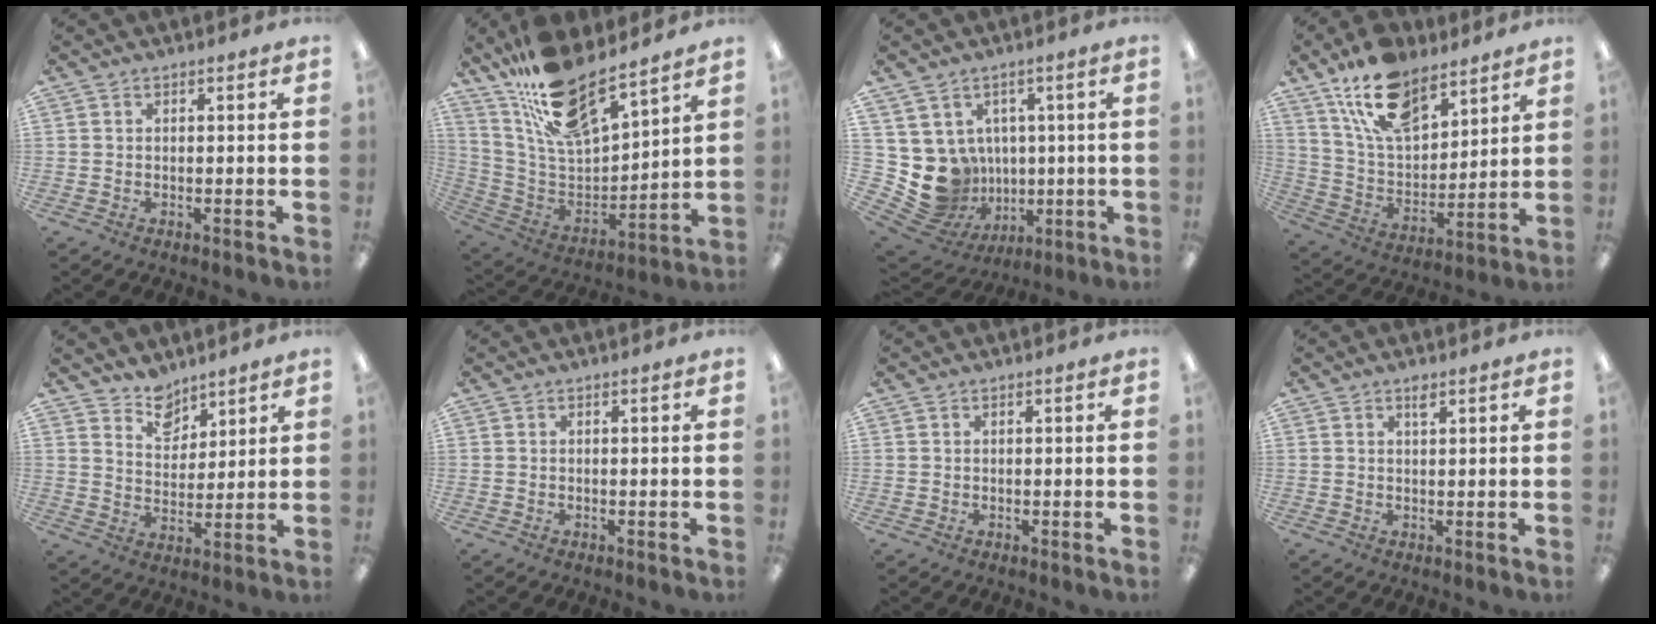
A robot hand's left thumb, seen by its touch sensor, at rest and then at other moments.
{"total": 18.4, "force": [15.2, 5.3, 8.9], "torque": [-0.179, -0.099, 0.270]}
{"total": 11.7, "force": [-0.6, 11.2, 3.5], "torque": [-0.102, -0.024, 0.015]}
{"total": 16.6, "force": [11.4, 8.4, 8.7], "torque": [-0.169, -0.047, 0.211]}
{"total": 7.8, "force": [6.7, 3.9, 1.0], "torque": [-0.016, -0.046, 0.126]}
{"total": 0.0}
{"total": 0.0}
{"total": 1.9, "force": [1.4, 0.5, 1.1], "torque": [-0.019, -0.001, 0.023]}